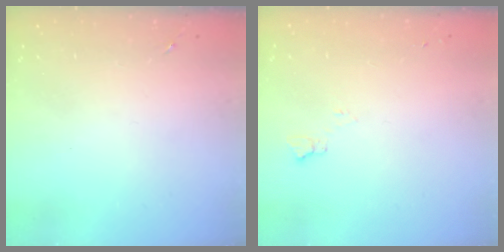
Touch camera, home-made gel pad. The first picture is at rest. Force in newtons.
{"total": 4.6, "press": 4.5, "slide": 0.6}